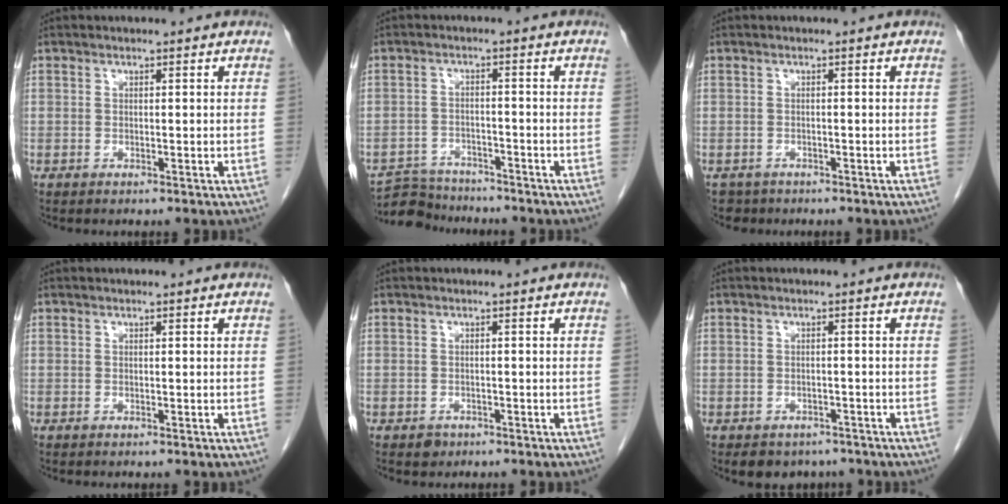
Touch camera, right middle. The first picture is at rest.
{"total": 6.2, "force": [-6.0, 1.7, -0.1], "torque": [0.003, 0.000, -0.103]}
{"total": 2.3, "force": [-1.8, 1.4, -0.2], "torque": [-0.003, 0.002, -0.030]}
{"total": 0.0}
{"total": 1.3, "force": [-0.8, 1.0, 0.2], "torque": [-0.003, 0.002, -0.011]}
{"total": 5.0, "force": [-4.0, 2.9, 0.9], "torque": [-0.003, 0.008, -0.049]}